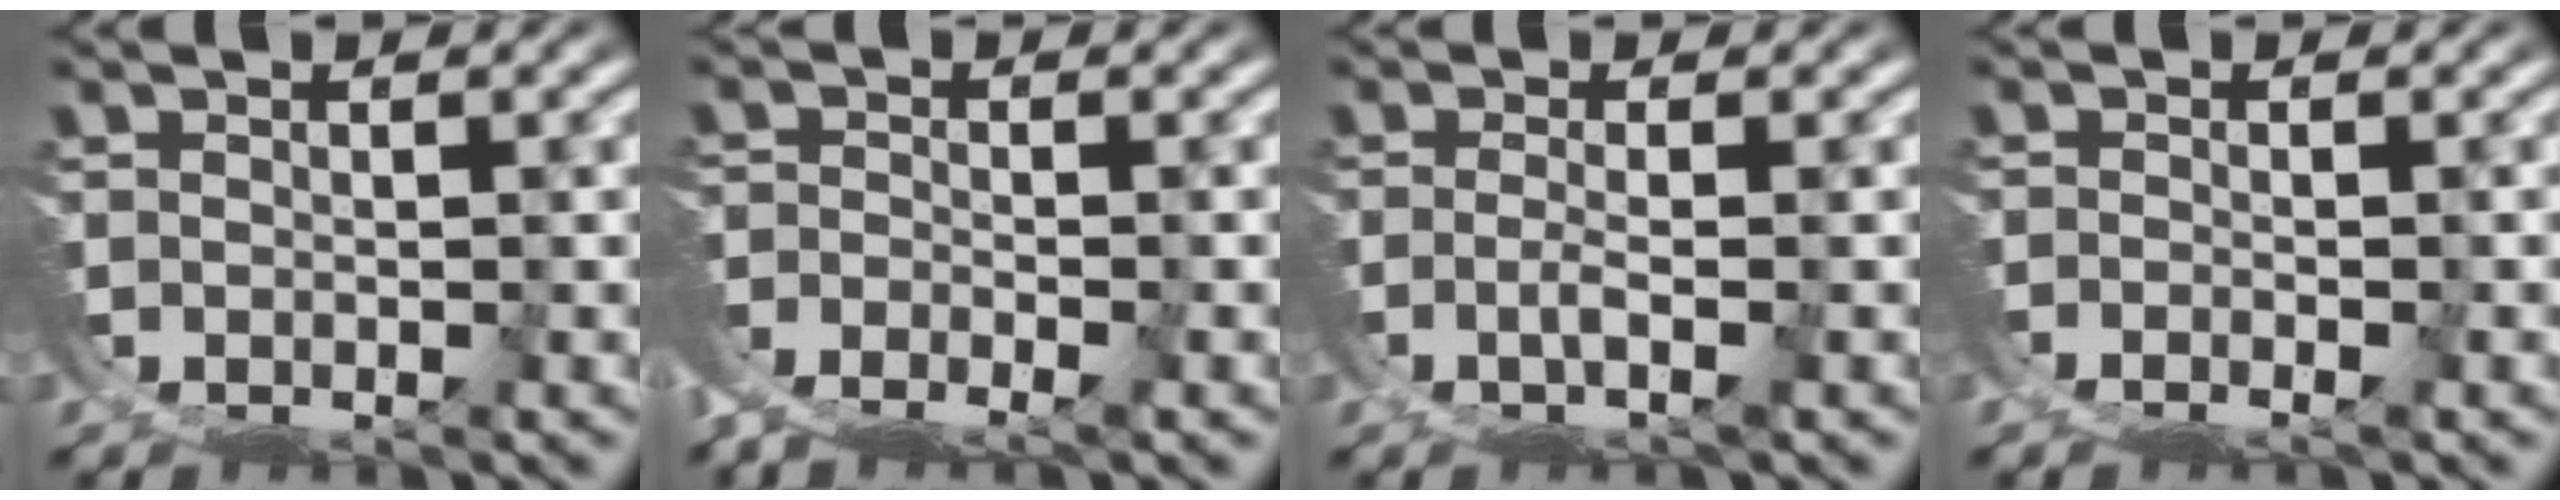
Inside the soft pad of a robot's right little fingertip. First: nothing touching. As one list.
[{"total": 7.2, "force": [-3.5, 5.0, 3.7], "torque": [-0.079, -0.028, -0.050]}, {"total": 2.4, "force": [-0.7, 0.5, 2.2], "torque": [-0.038, -0.018, -0.001]}, {"total": 3.5, "force": [-2.5, 1.8, 1.7], "torque": [-0.028, -0.014, -0.034]}]